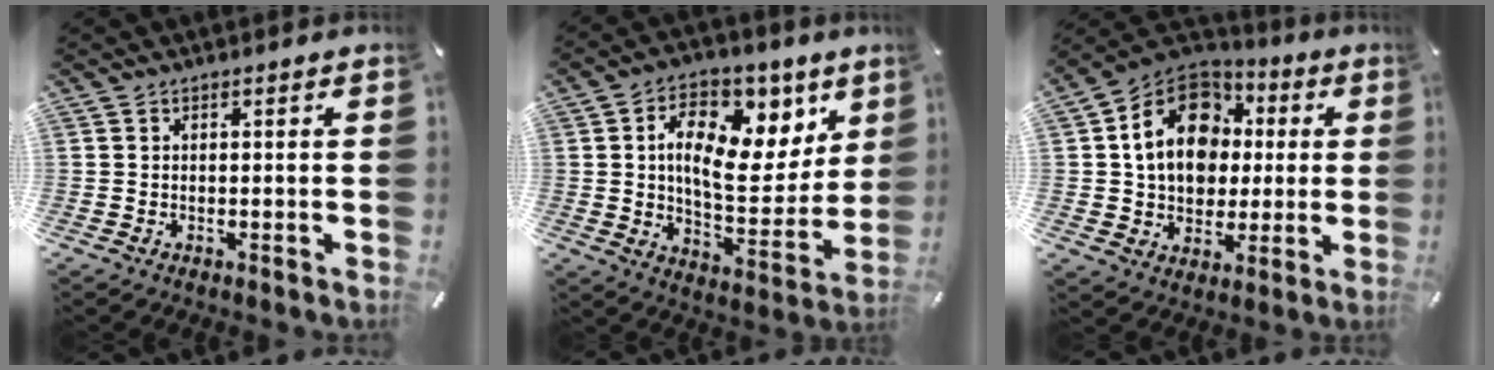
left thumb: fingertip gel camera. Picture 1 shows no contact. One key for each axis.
{"total": 17.7, "fx": 6.5, "fy": 9.9, "fz": 13.1, "tx": -0.195, "ty": -0.031, "tz": 0.110}
{"total": 15.8, "fx": 2.1, "fy": 13.2, "fz": 8.5, "tx": -0.159, "ty": 0.001, "tz": 0.040}